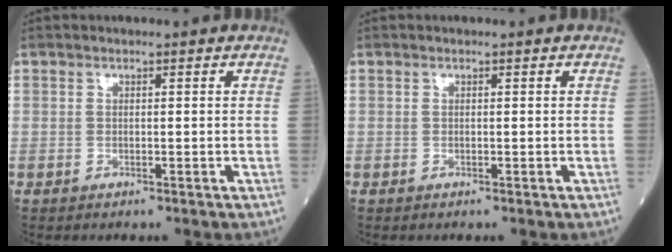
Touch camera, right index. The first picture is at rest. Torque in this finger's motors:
{"motor_torque": [0.02, 0.02, 0.00, -0.01]}